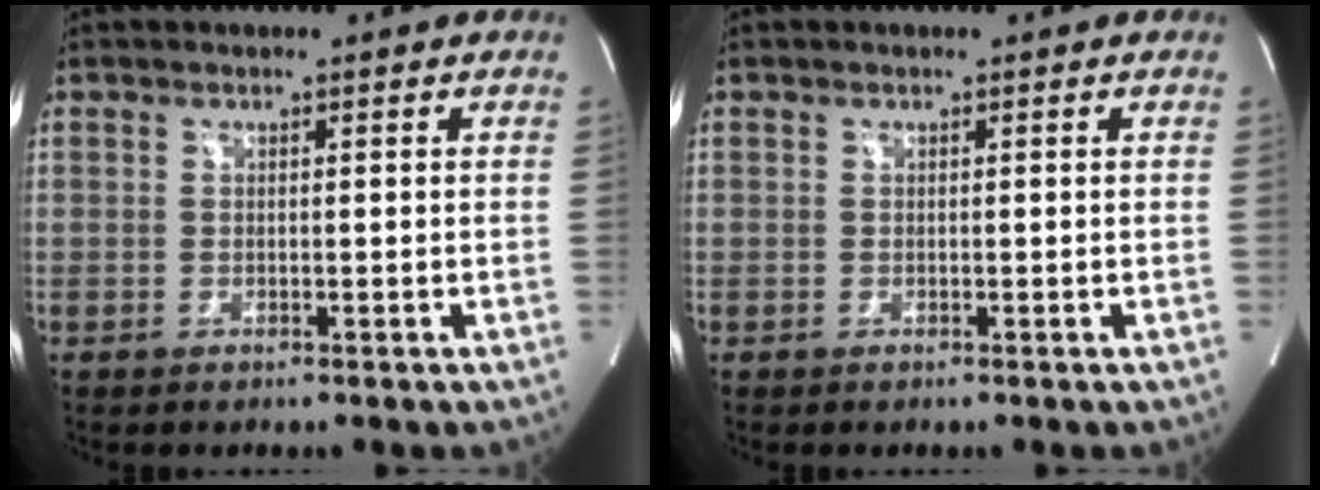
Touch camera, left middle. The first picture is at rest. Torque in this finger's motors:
{"motor_torque": [0.00, 0.00, 0.04, 0.00]}